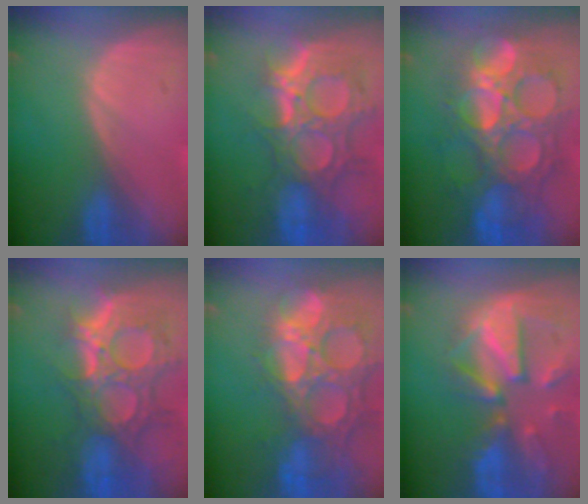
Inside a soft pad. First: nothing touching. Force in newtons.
{"total": 12.1, "press": 10.8, "slide": 5.5}
{"total": 13.0, "press": 13.0, "slide": 1.5}
{"total": 12.0, "press": 10.8, "slide": 5.3}
{"total": 14.7, "press": 12.2, "slide": 8.2}
{"total": 12.1, "press": 10.5, "slide": 6.0}